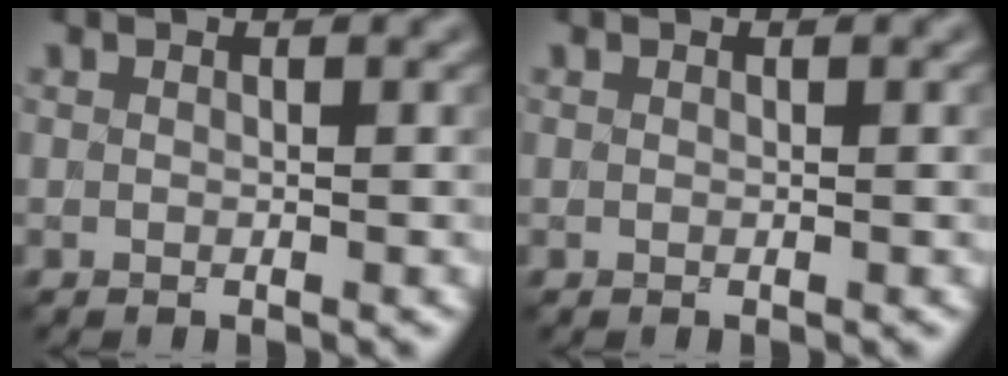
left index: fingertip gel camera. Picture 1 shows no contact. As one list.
[{"total": 0.0}]